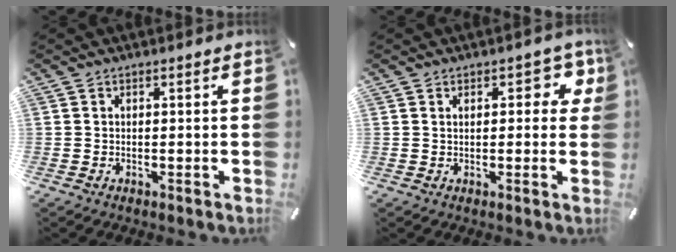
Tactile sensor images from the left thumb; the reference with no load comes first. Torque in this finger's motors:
{"motor_torque": [0.04, -0.16, 0.16, 0.16, 0.00]}